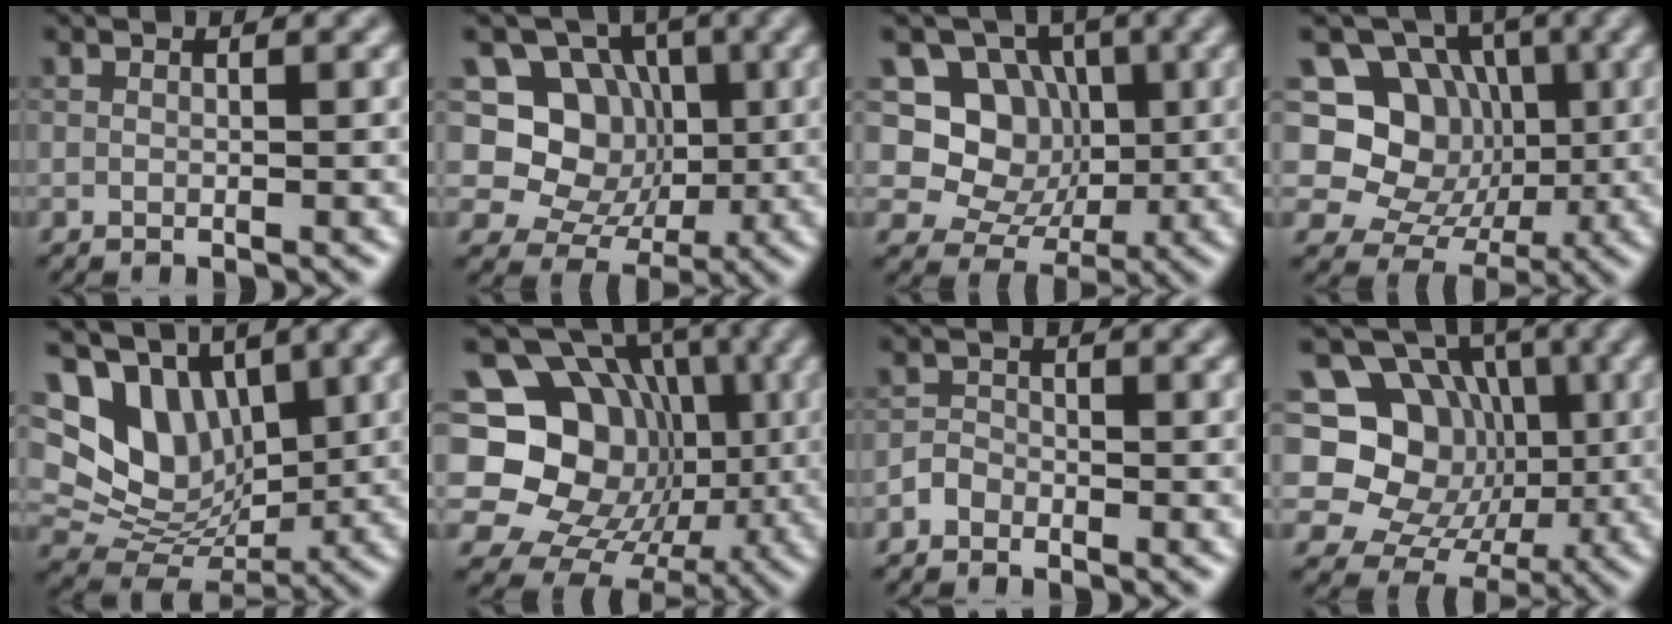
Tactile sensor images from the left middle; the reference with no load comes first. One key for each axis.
{"total": 8.9, "fx": 1.4, "fy": 7.8, "fz": 4.0, "tx": -0.062, "ty": 0.009, "tz": -0.002}
{"total": 8.0, "fx": 1.5, "fy": 7.1, "fz": 3.3, "tx": -0.044, "ty": 0.006, "tz": 0.003}
{"total": 10.6, "fx": 1.2, "fy": 9.4, "fz": 4.8, "tx": -0.067, "ty": 0.018, "tz": -0.011}
{"total": 9.7, "fx": 3.9, "fy": 6.9, "fz": 5.5, "tx": -0.106, "ty": 0.012, "tz": 0.072}
{"total": 17.5, "fx": 0.7, "fy": 15.3, "fz": 8.5, "tx": -0.138, "ty": 0.034, "tz": -0.011}
{"total": 1.2, "fx": -0.9, "fy": 0.8, "fz": 0.3, "tx": -0.001, "ty": 0.004, "tz": -0.020}
{"total": 11.5, "fx": 0.7, "fy": 10.1, "fz": 5.6, "tx": -0.068, "ty": 0.017, "tz": -0.025}